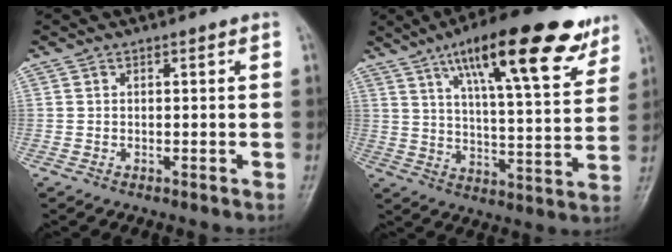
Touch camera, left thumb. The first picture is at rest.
{"total": 22.1, "force": [13.1, 5.9, 16.8], "torque": [-0.228, -0.037, 0.201]}